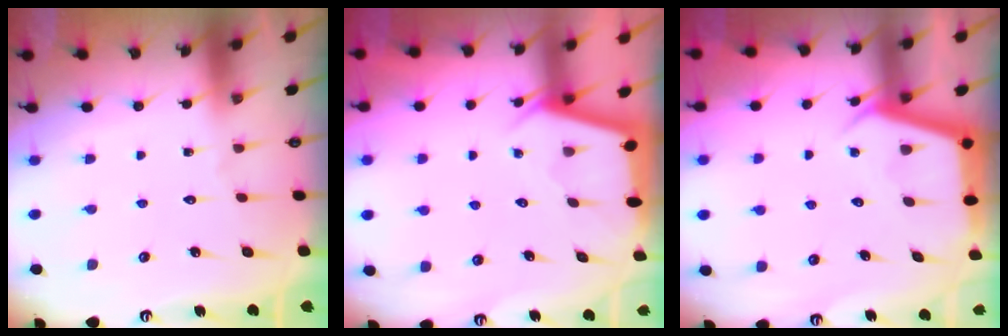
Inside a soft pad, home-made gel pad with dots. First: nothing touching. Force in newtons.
{"total": 2.9, "press": 2.8, "slide": 0.4}
{"total": 3.9, "press": 3.8, "slide": 0.4}